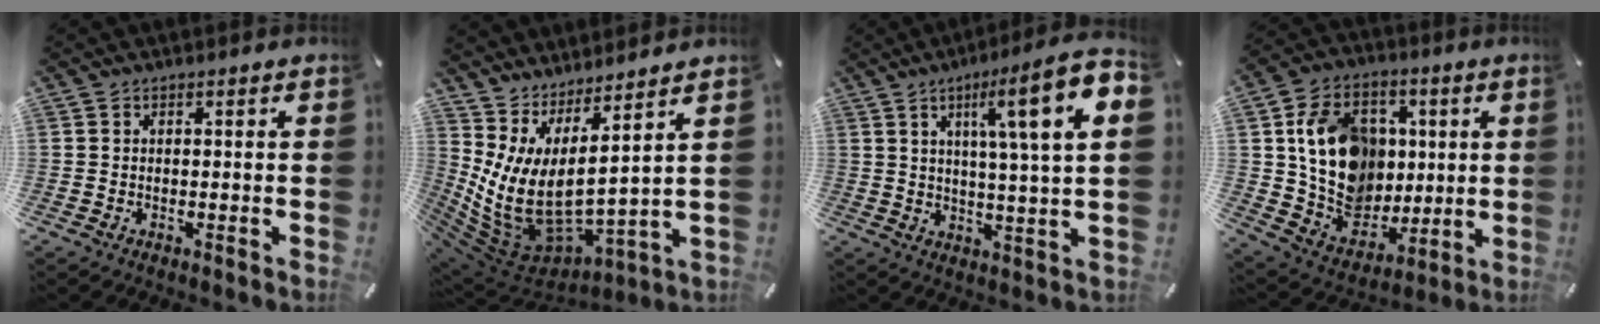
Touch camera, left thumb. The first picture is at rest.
{"total": 9.5, "force": [1.8, 4.9, 7.9], "torque": [-0.198, -0.063, 0.032]}
{"total": 14.6, "force": [5.4, 1.3, 13.5], "torque": [-0.214, -0.020, 0.071]}
{"total": 16.7, "force": [2.8, 14.0, 8.5], "torque": [-0.135, 0.000, 0.069]}